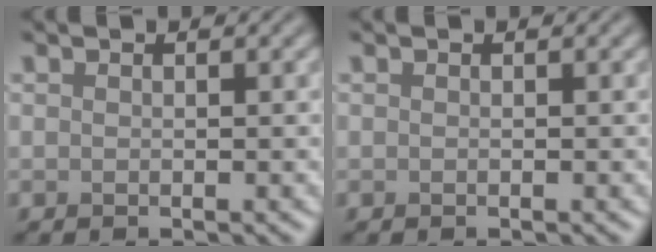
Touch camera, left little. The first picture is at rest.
{"total": 0.0}